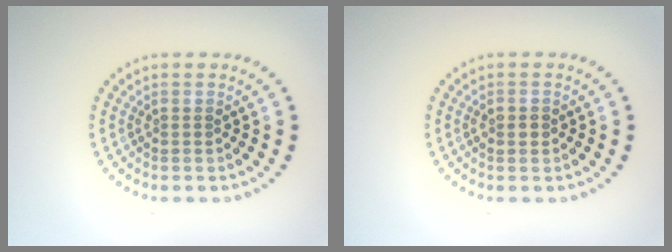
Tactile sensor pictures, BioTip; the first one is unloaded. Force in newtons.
{"total": 1.5, "press": 1.5, "slide": 0.2}